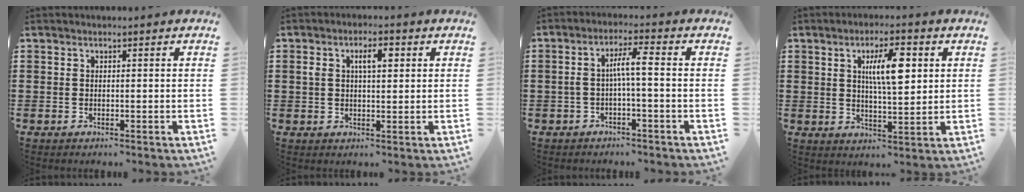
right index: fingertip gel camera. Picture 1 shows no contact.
{"total": 4.3, "force": [1.2, 1.8, 3.7], "torque": [-0.068, 0.009, 0.015]}
{"total": 4.4, "force": [-0.5, 0.5, 4.4], "torque": [-0.083, 0.007, -0.015]}
{"total": 7.6, "force": [2.3, 2.3, 6.8], "torque": [-0.131, 0.007, 0.034]}